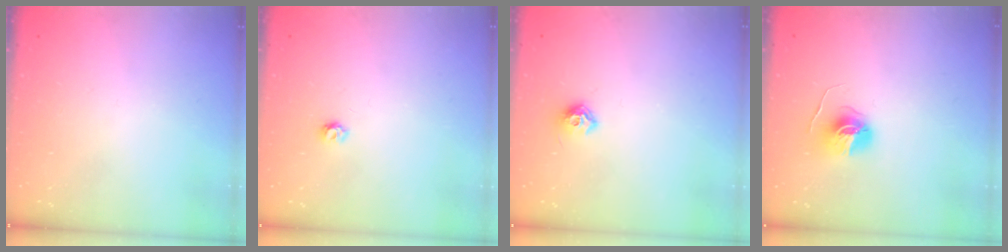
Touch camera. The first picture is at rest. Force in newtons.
{"total": 3.6, "press": 3.6, "slide": 0.3}
{"total": 7.9, "press": 7.8, "slide": 0.9}
{"total": 6.7, "press": 6.7, "slide": 0.4}